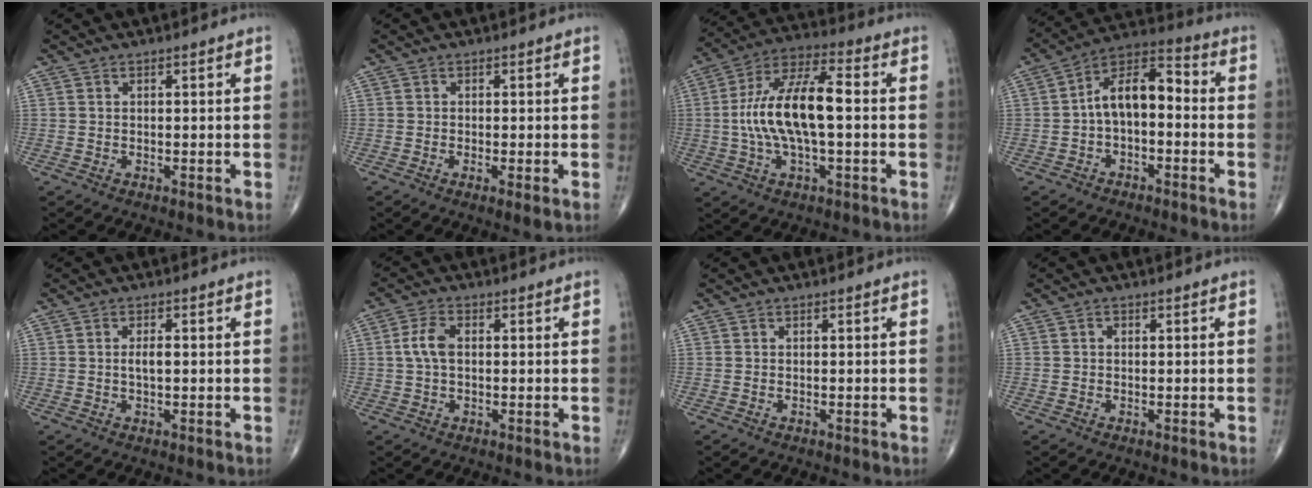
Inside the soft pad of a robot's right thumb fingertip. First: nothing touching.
{"total": 1.9, "force": [-0.6, 0.2, 1.8], "torque": [-0.040, -0.008, -0.014]}
{"total": 15.8, "force": [-0.3, 6.0, 14.6], "torque": [-0.288, 0.034, -0.010]}
{"total": 10.6, "force": [-1.0, 5.8, 8.8], "torque": [-0.133, 0.046, -0.031]}
{"total": 2.1, "force": [0.0, 0.7, 1.9], "torque": [-0.037, 0.002, -0.002]}
{"total": 4.5, "force": [0.3, 2.5, 3.7], "torque": [-0.083, 0.010, 0.002]}
{"total": 0.0}
{"total": 0.8, "force": [0.0, 0.8, 0.3], "torque": [-0.001, 0.002, -0.001]}